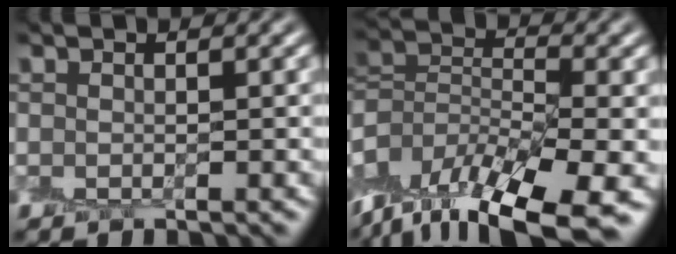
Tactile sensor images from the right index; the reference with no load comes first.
{"total": 13.8, "force": [-9.1, 5.2, 9.1], "torque": [-0.188, 0.004, -0.146]}